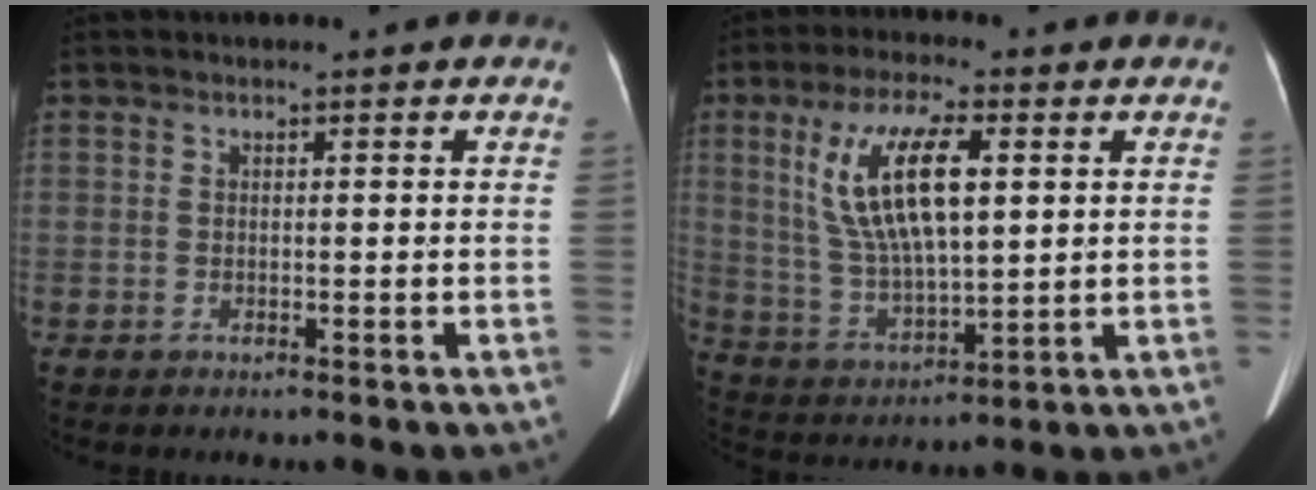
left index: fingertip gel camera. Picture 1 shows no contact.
{"total": 12.8, "force": [3.5, 3.6, 11.8], "torque": [-0.243, 0.002, 0.070]}